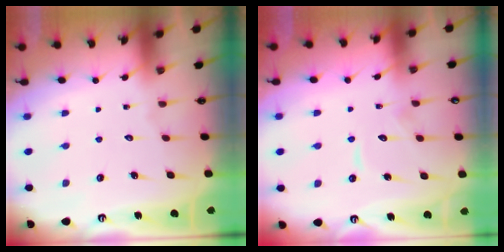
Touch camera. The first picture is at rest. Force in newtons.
{"total": 6.5, "press": 6.4, "slide": 0.6}